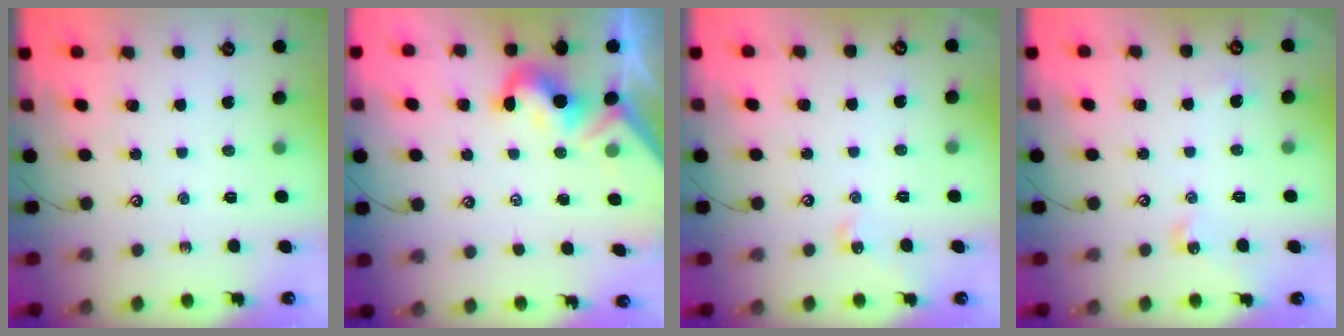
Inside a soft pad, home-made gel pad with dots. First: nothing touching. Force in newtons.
{"total": 4.4, "press": 4.3, "slide": 0.9}
{"total": 3.0, "press": 2.9, "slide": 0.5}
{"total": 4.8, "press": 4.7, "slide": 0.7}